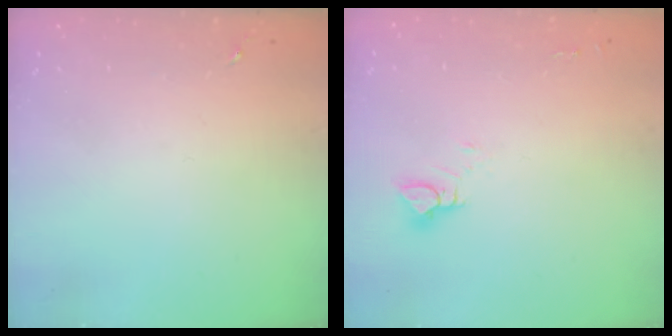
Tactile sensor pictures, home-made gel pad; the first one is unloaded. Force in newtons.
{"total": 4.5, "press": 4.5, "slide": 0.4}